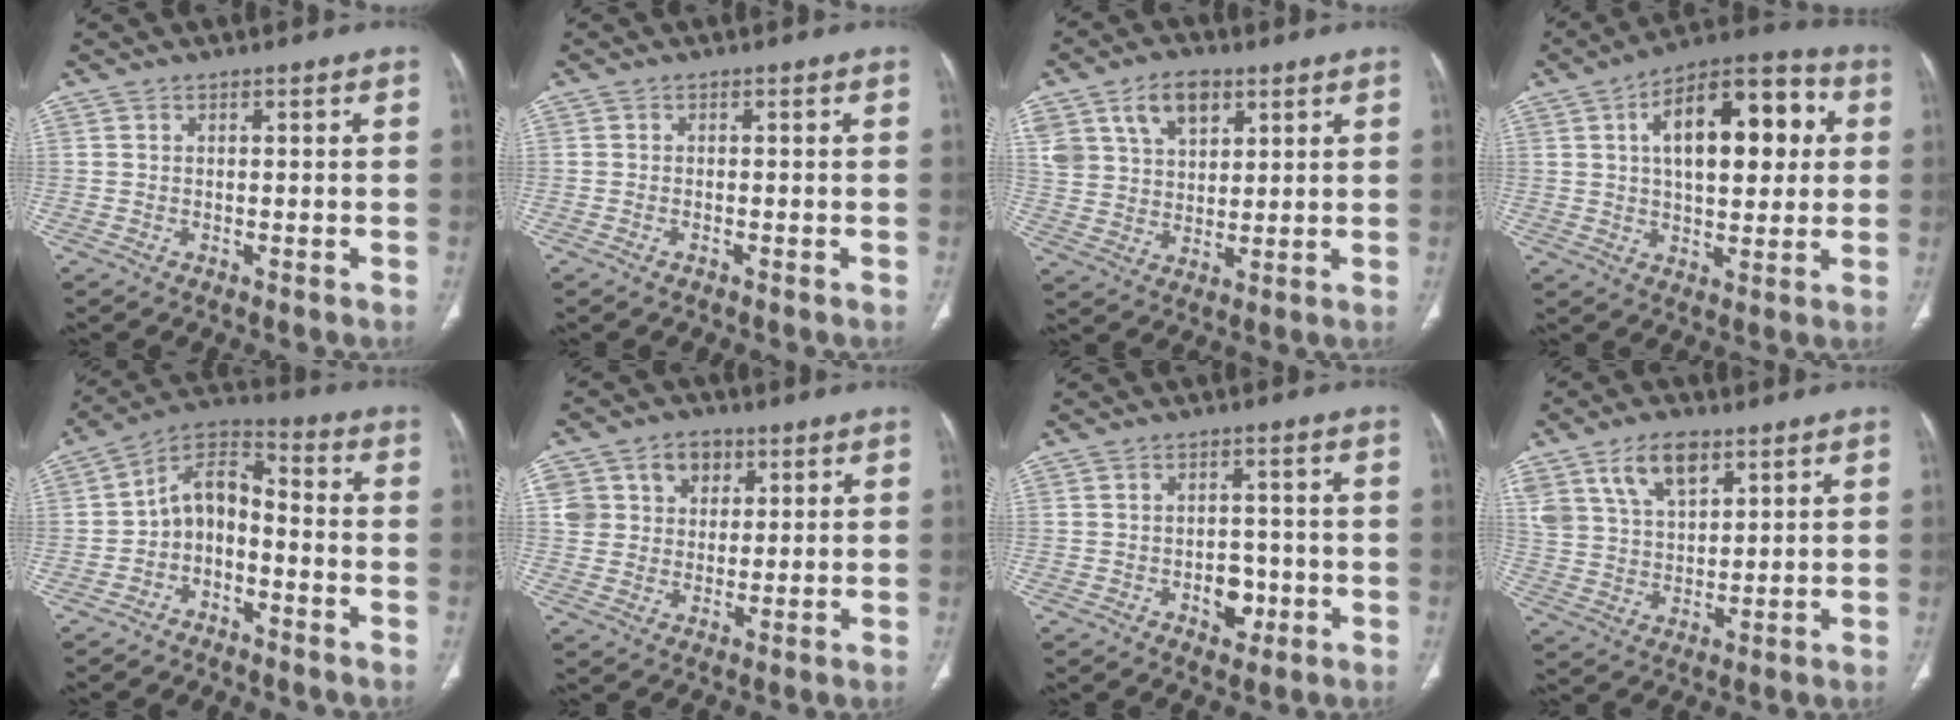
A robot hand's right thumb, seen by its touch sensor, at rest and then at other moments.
{"total": 0.7, "force": [-0.5, 0.3, 0.4], "torque": [-0.013, 0.003, -0.008]}
{"total": 11.9, "force": [6.0, 7.8, 6.7], "torque": [-0.103, -0.011, 0.119]}
{"total": 19.3, "force": [4.5, 9.6, 16.2], "torque": [-0.208, 0.022, 0.061]}
{"total": 9.5, "force": [-3.4, 6.2, 6.4], "torque": [-0.095, 0.067, -0.072]}
{"total": 9.4, "force": [3.8, 8.0, 3.3], "torque": [-0.020, -0.004, 0.066]}
{"total": 5.1, "force": [-1.7, 3.5, 3.3], "torque": [-0.020, 0.011, -0.019]}
{"total": 10.9, "force": [6.1, 6.1, 6.6], "torque": [-0.107, -0.021, 0.122]}